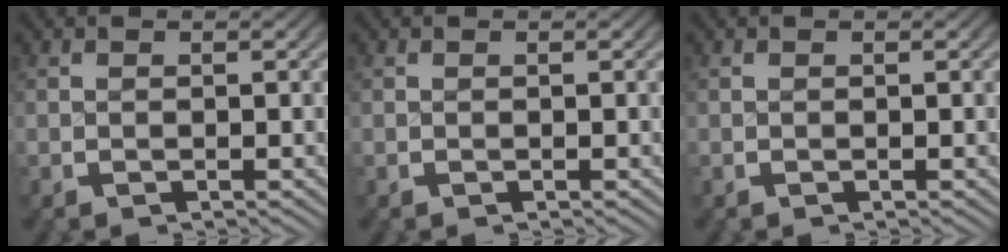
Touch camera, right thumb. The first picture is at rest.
{"total": 0.0}
{"total": 0.0}